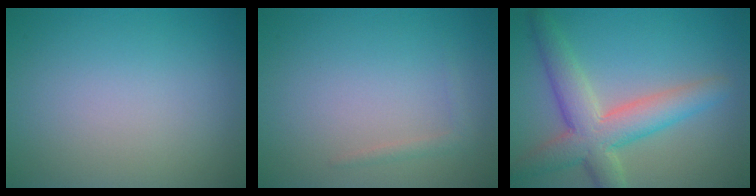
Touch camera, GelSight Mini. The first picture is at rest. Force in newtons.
{"total": 0.9, "press": 0.9, "slide": 0.1}
{"total": 6.5, "press": 6.5, "slide": 0.4}